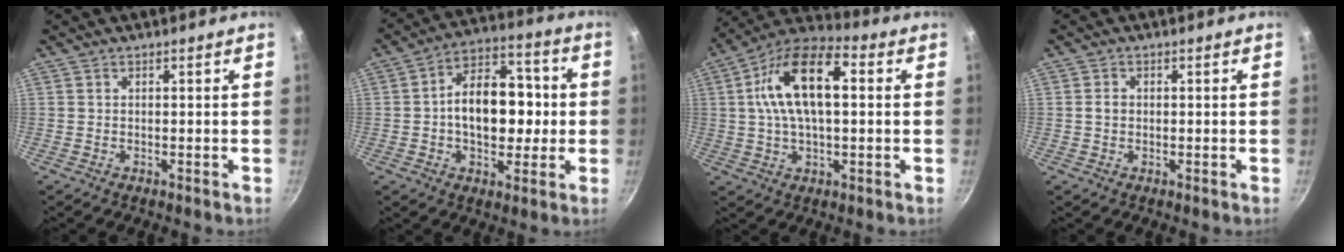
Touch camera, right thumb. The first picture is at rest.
{"total": 15.5, "force": [-0.3, 9.7, 12.0], "torque": [-0.151, 0.031, -0.010]}
{"total": 16.8, "force": [2.9, 8.2, 14.3], "torque": [-0.256, 0.028, 0.043]}
{"total": 1.6, "force": [0.0, 1.3, 1.0], "torque": [-0.016, 0.004, -0.001]}